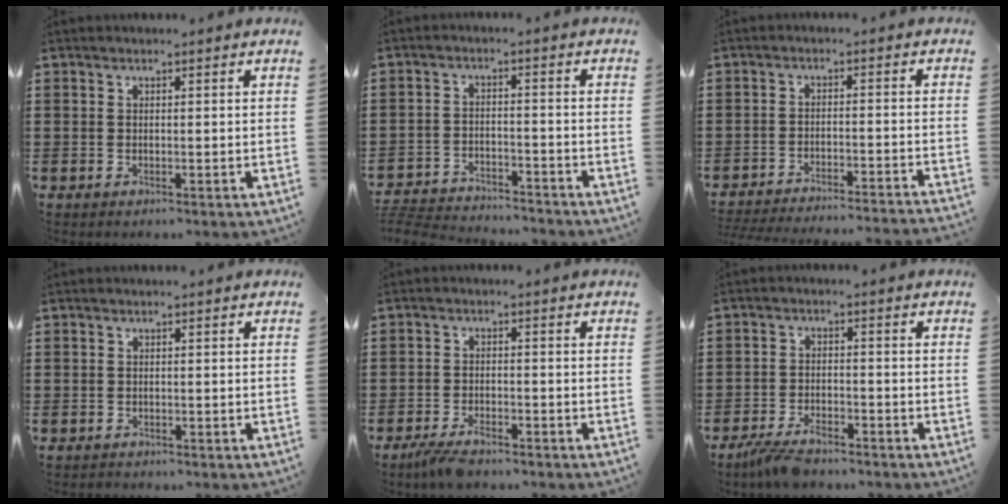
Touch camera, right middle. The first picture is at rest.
{"total": 4.6, "force": [-4.5, 0.4, 0.6], "torque": [-0.027, -0.004, -0.098]}
{"total": 3.7, "force": [-3.6, -0.4, 0.8], "torque": [-0.016, -0.006, -0.074]}
{"total": 0.7, "force": [-0.6, 0.2, -0.1], "torque": [-0.001, 0.000, -0.014]}
{"total": 3.3, "force": [-2.9, 0.9, 1.3], "torque": [-0.045, -0.003, -0.066]}
{"total": 4.1, "force": [-3.6, 1.1, 1.6], "torque": [-0.048, -0.001, -0.077]}